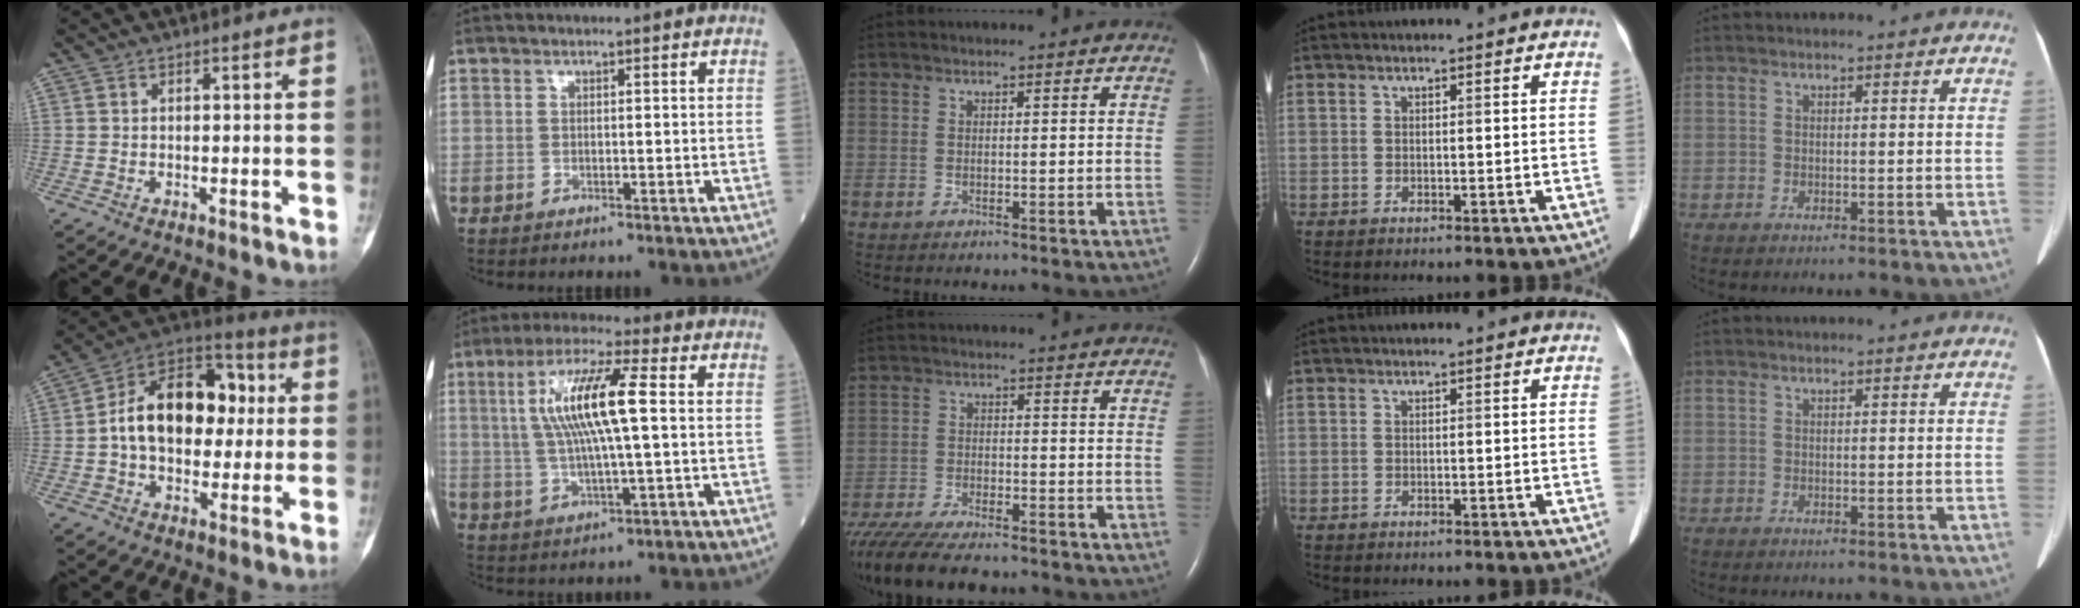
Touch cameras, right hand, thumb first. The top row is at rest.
{"thumb": {"total": 19.3, "force": [1.5, 12.9, 14.3], "torque": [-0.183, 0.033, 0.016]}, "index": {"total": 11.9, "force": [1.8, 1.2, 11.7], "torque": [-0.235, 0.014, 0.034]}, "middle": {"total": 14.9, "force": [-12.8, 2.9, 7.2], "torque": [-0.139, -0.026, -0.203]}}